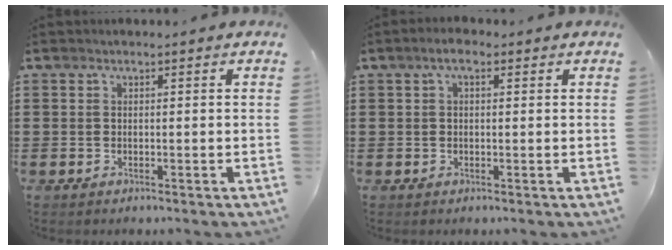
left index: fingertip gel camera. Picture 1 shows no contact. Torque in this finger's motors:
{"motor_torque": [0.42, -0.43, 0.25, 0.07]}